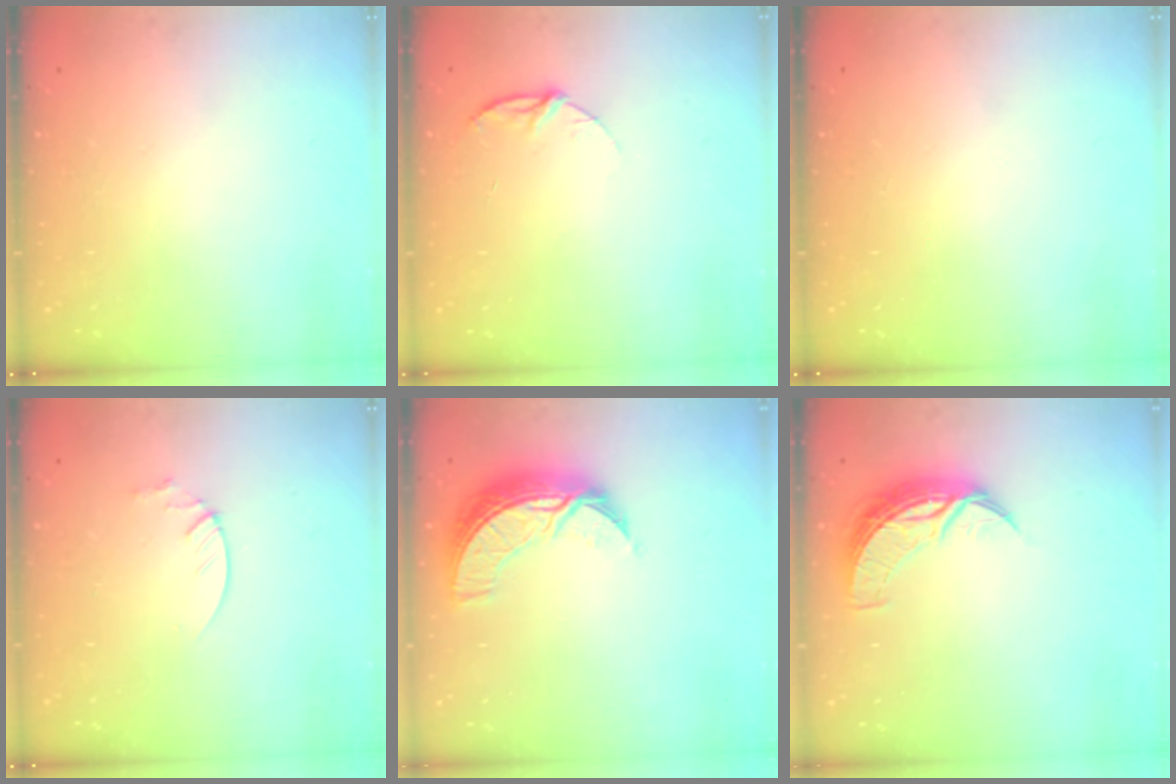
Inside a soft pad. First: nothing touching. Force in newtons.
{"total": 5.2, "press": 5.2, "slide": 0.5}
{"total": 0.0}
{"total": 2.1, "press": 2.1, "slide": 0.2}
{"total": 9.3, "press": 9.3, "slide": 0.7}
{"total": 8.2, "press": 8.2, "slide": 0.7}